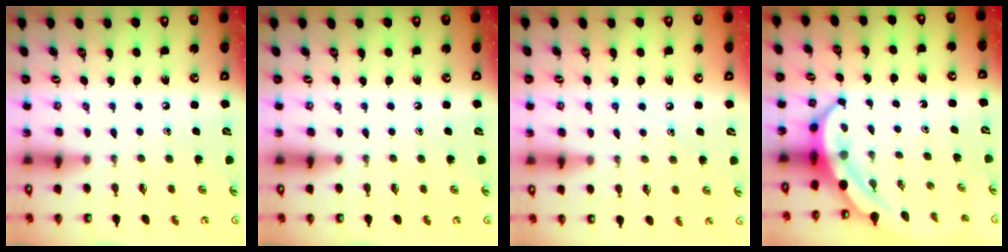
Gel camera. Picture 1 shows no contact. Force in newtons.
{"total": 0.0}
{"total": 4.6, "press": 4.6, "slide": 0.5}
{"total": 6.4, "press": 6.3, "slide": 0.8}